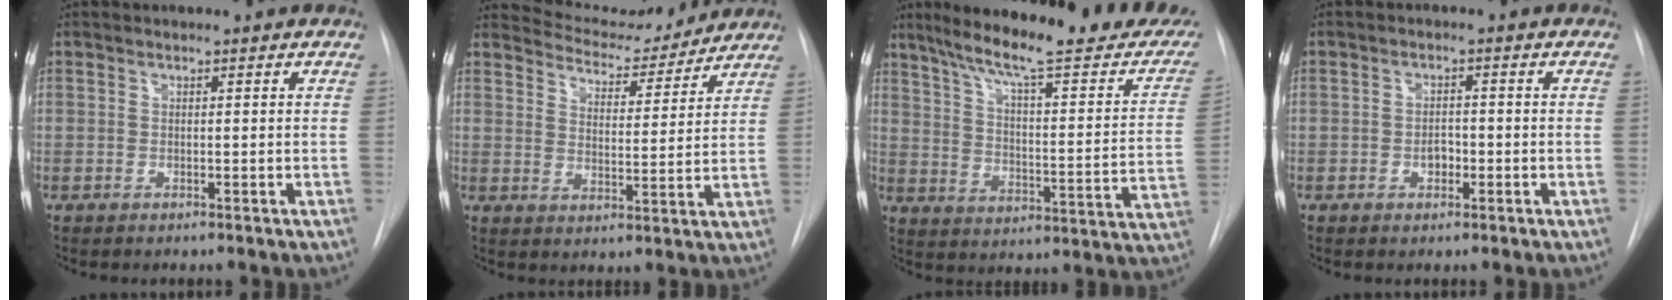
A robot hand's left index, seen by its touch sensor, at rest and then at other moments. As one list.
[{"total": 10.6, "force": [10.3, 2.1, 1.3], "torque": [-0.020, -0.002, 0.151]}, {"total": 27.4, "force": [22.7, 3.3, 15.0], "torque": [-0.218, -0.045, 0.295]}, {"total": 2.0, "force": [-0.7, 1.3, 1.3], "torque": [-0.018, 0.006, -0.011]}]